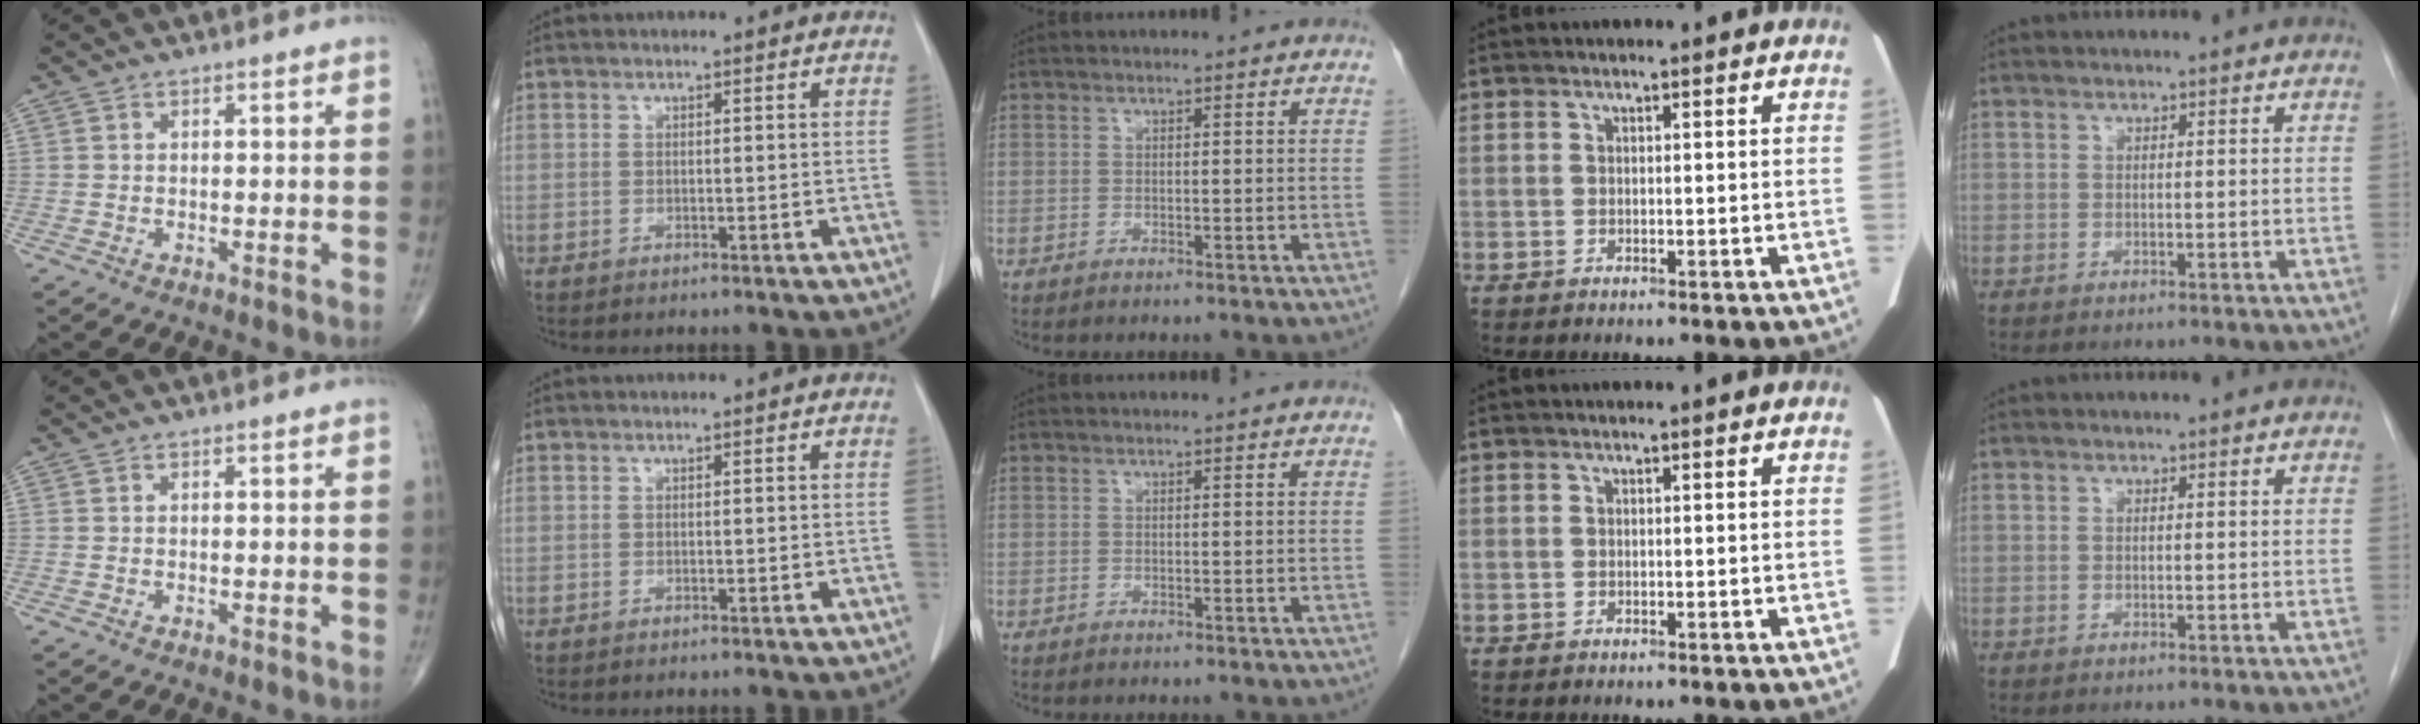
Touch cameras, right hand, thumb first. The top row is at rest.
{}